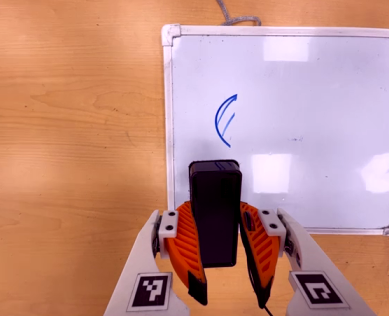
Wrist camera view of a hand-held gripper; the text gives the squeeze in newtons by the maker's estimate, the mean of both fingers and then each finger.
{"total": 8.1, "left": 6.7, "right": 9.5}